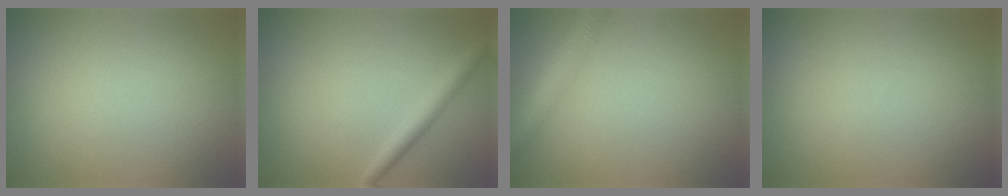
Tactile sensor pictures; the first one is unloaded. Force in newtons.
{"total": 2.4, "press": 2.4, "slide": 0.1}
{"total": 4.0, "press": 4.0, "slide": 0.3}
{"total": 0.0}